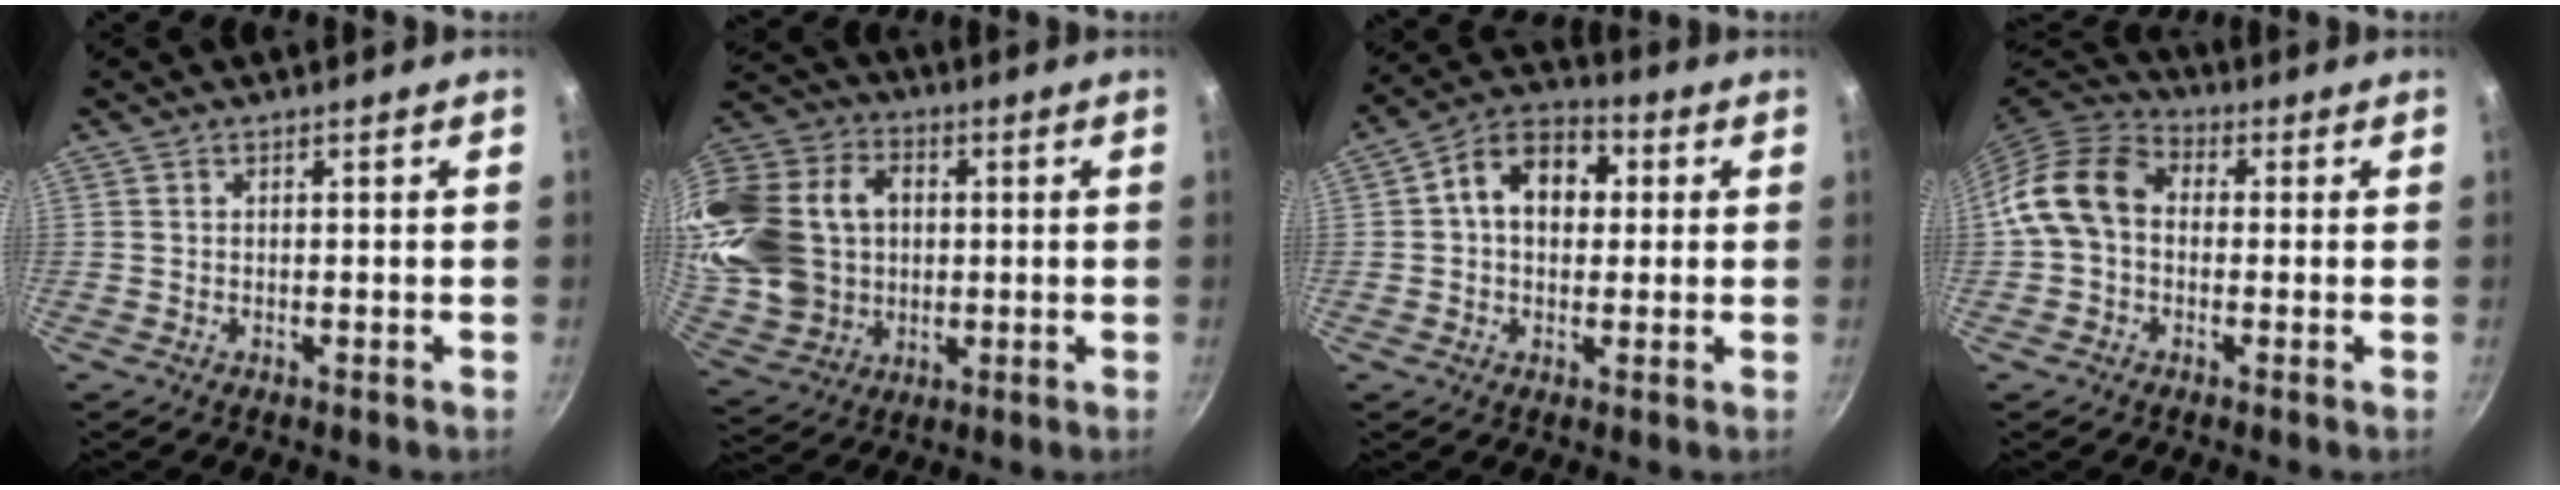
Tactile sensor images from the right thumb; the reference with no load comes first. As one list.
[{"total": 27.1, "force": [2.7, 21.4, 16.4], "torque": [-0.343, 0.029, 0.064]}, {"total": 11.6, "force": [1.9, 8.4, 7.8], "torque": [-0.087, 0.026, 0.011]}, {"total": 11.1, "force": [0.1, 8.5, 7.2], "torque": [-0.108, 0.030, -0.020]}]